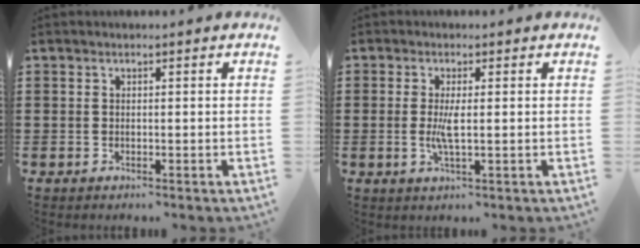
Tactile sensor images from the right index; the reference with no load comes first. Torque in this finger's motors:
{"motor_torque": [2.14, 0.00, 0.04, -0.04]}